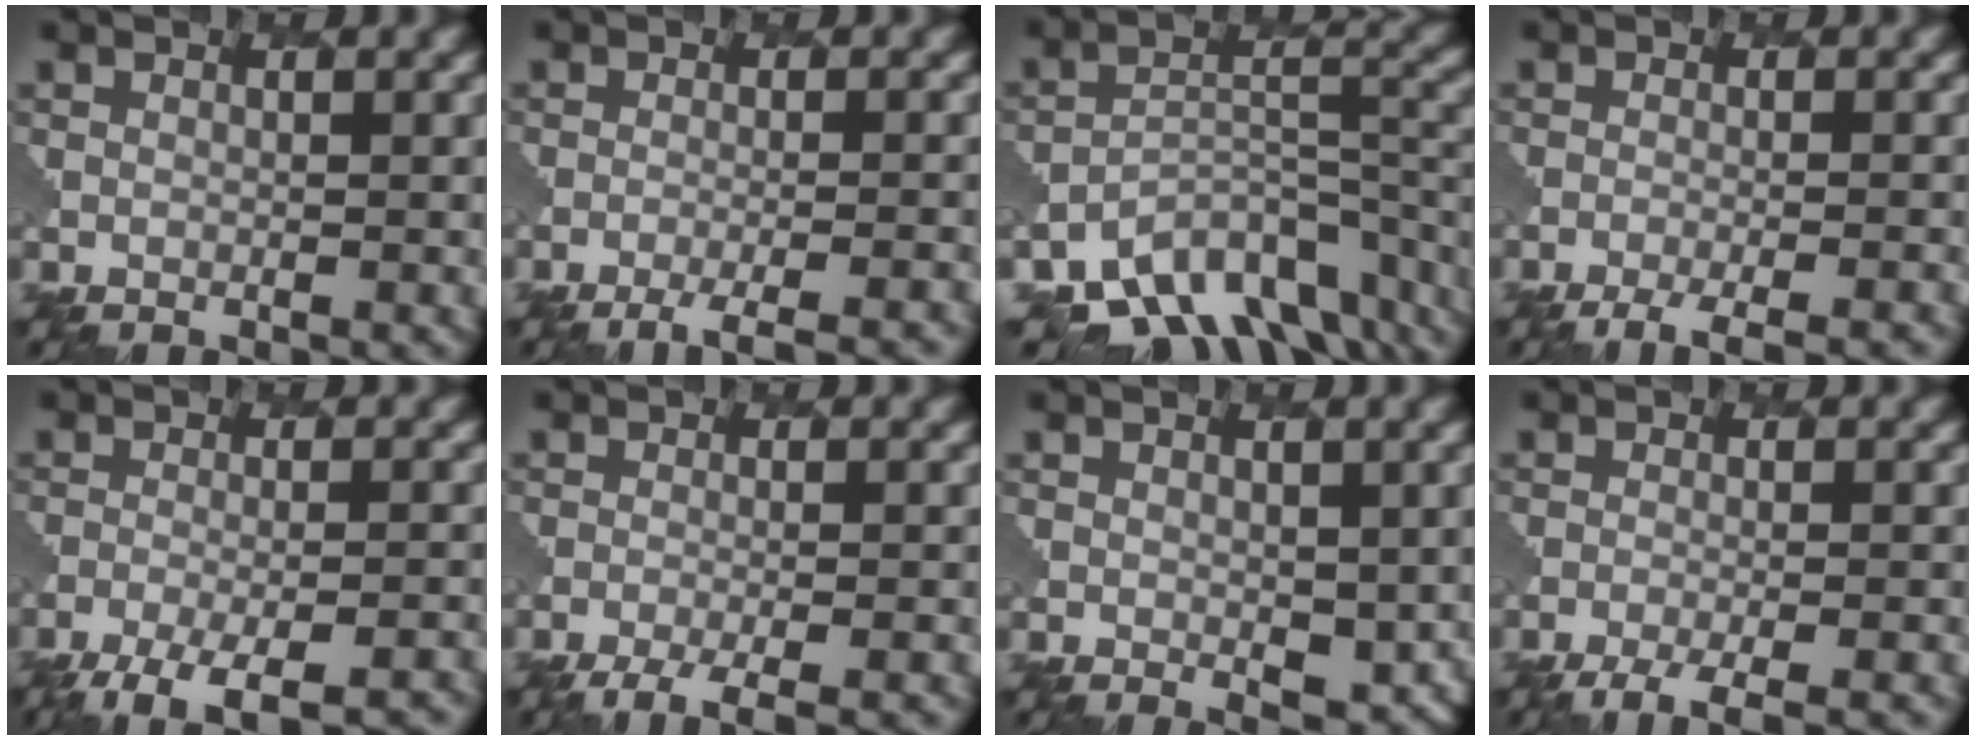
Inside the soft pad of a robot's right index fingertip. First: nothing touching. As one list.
[{"total": 4.7, "force": [-3.7, 0.9, 2.9], "torque": [-0.034, -0.002, -0.059]}, {"total": 9.9, "force": [-7.5, 4.4, 4.7], "torque": [-0.068, -0.012, -0.122]}, {"total": 4.6, "force": [-3.6, 0.9, 2.7], "torque": [-0.033, -0.005, -0.060]}, {"total": 8.0, "force": [-6.0, 2.1, 4.8], "torque": [-0.075, -0.019, -0.088]}, {"total": 4.4, "force": [-3.2, 0.9, 3.0], "torque": [-0.037, -0.003, -0.057]}, {"total": 2.4, "force": [0.1, 1.5, 1.8], "torque": [-0.027, -0.010, 0.007]}, {"total": 4.3, "force": [-3.1, 0.9, 2.9], "torque": [-0.037, -0.002, -0.056]}]